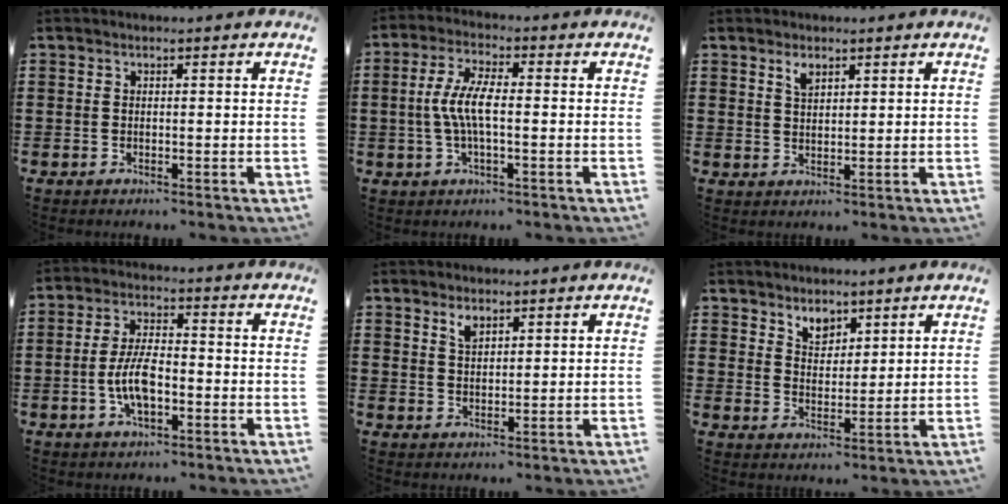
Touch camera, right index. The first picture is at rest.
{"total": 6.4, "force": [-0.6, 1.9, 6.1], "torque": [-0.135, -0.005, -0.021]}
{"total": 2.2, "force": [1.6, 1.0, 1.2], "torque": [-0.020, -0.001, 0.028]}
{"total": 6.9, "force": [-1.8, 2.8, 6.0], "torque": [-0.138, -0.004, -0.041]}
{"total": 2.3, "force": [1.7, 1.1, 1.1], "torque": [-0.018, -0.001, 0.030]}
{"total": 3.9, "force": [3.0, 2.3, 0.9], "torque": [-0.021, 0.002, 0.055]}